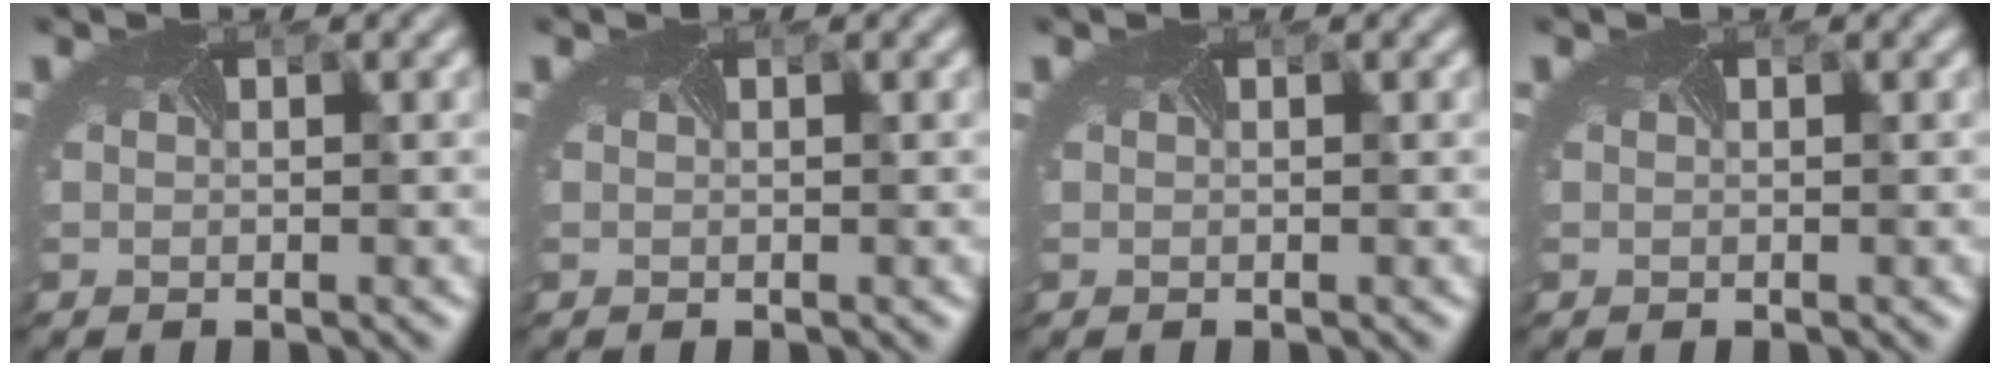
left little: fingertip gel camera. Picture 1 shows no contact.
{"total": 0.0}
{"total": 0.0}
{"total": 0.0}